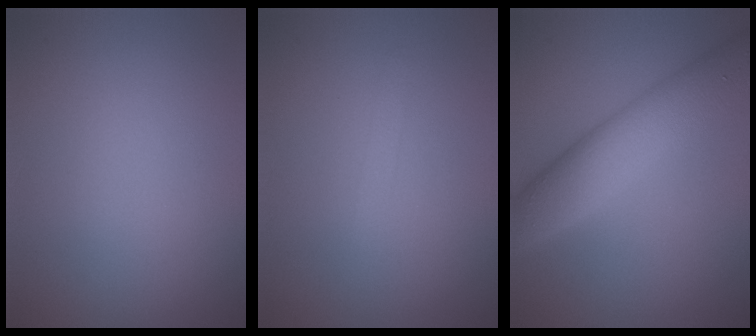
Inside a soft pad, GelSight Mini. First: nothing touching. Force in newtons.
{"total": 0.8, "press": 0.8, "slide": 0.0}
{"total": 6.6, "press": 6.6, "slide": 0.2}